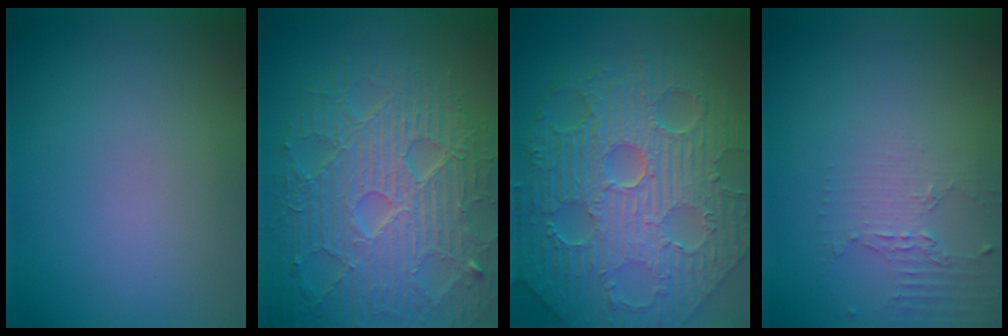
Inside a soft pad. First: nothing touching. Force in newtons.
{"total": 9.0, "press": 6.4, "slide": 6.3}
{"total": 11.8, "press": 7.7, "slide": 8.9}
{"total": 2.0, "press": 1.5, "slide": 1.4}